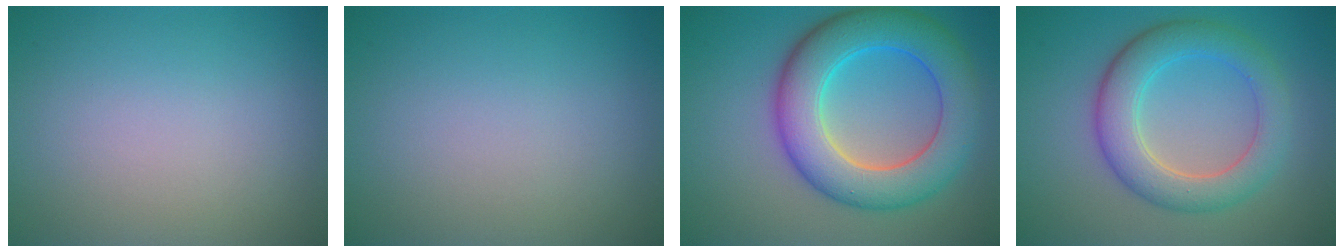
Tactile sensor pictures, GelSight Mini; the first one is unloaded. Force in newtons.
{"total": 0.0}
{"total": 9.1, "press": 9.1, "slide": 0.2}
{"total": 5.8, "press": 5.8, "slide": 0.4}